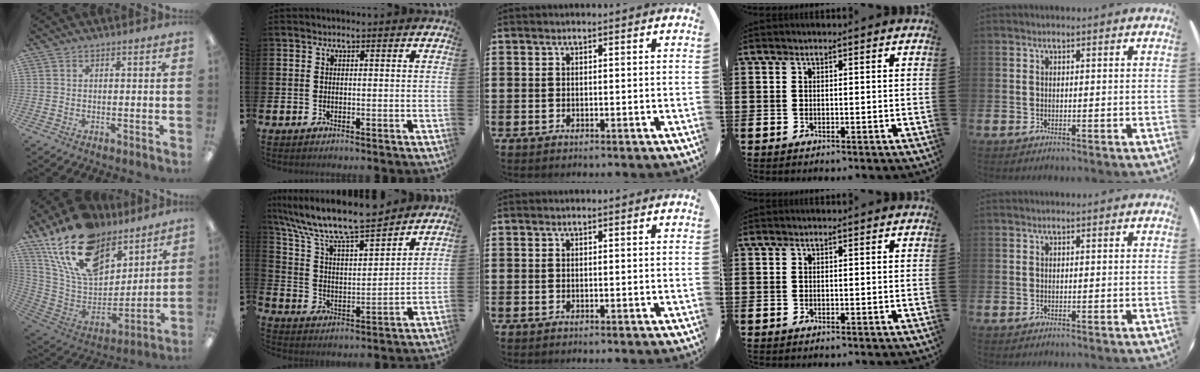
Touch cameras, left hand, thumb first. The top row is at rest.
{"thumb": {"total": 22.2, "force": [14.4, 12.4, 11.6], "torque": [-0.221, -0.074, 0.265]}, "index": {"total": 10.7, "force": [9.8, 1.5, 4.1], "torque": [-0.120, -0.060, 0.170]}}